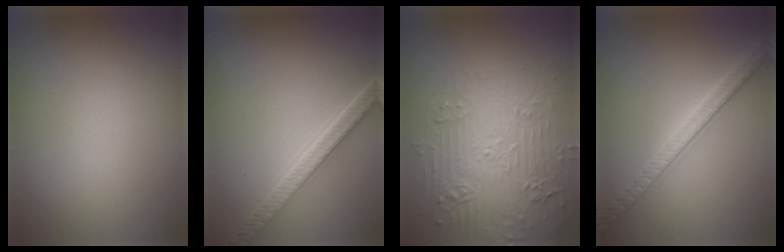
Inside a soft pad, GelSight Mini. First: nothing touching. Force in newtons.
{"total": 4.1, "press": 3.4, "slide": 2.2}
{"total": 5.1, "press": 4.4, "slide": 2.7}
{"total": 3.3, "press": 3.3, "slide": 0.1}